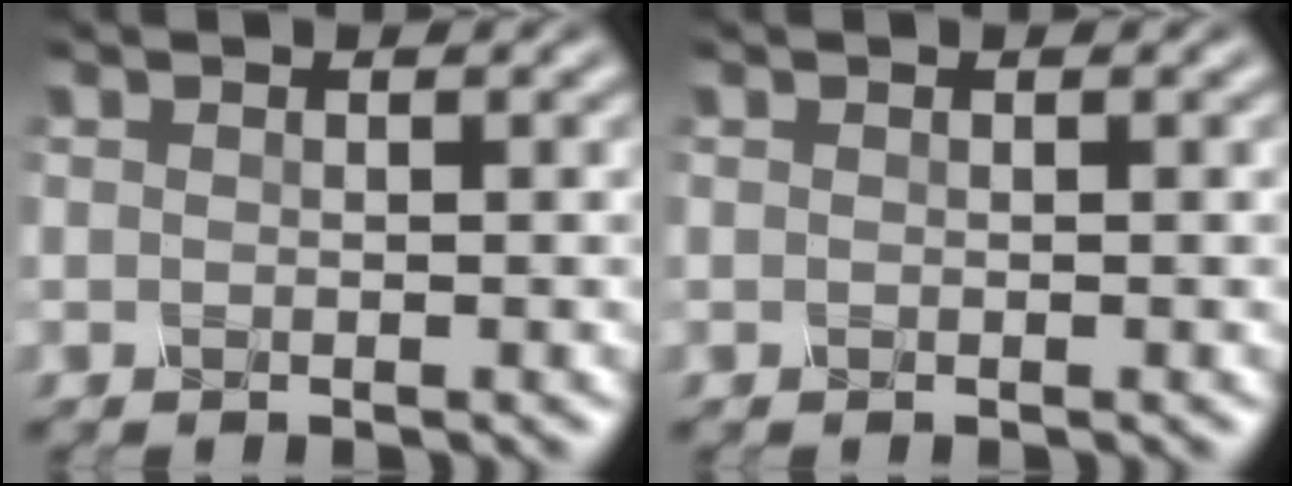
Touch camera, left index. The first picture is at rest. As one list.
[{"total": 0.0}]